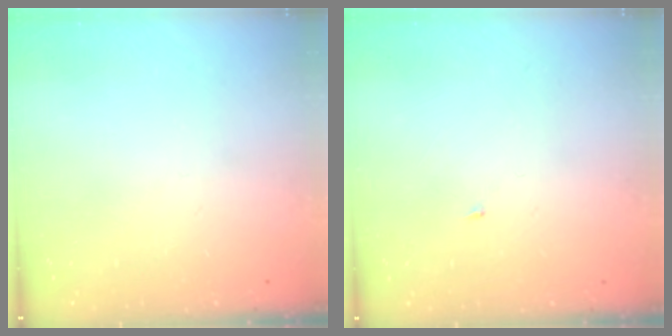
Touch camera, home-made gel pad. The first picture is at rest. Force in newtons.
{"total": 1.8, "press": 1.8, "slide": 0.2}